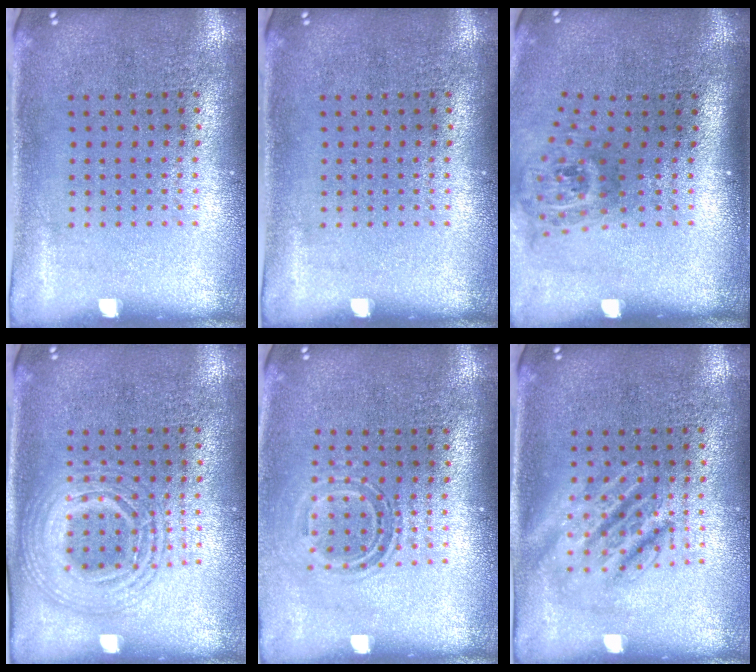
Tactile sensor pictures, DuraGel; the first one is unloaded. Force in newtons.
{"total": 0.0}
{"total": 1.9, "press": 1.3, "slide": 1.4}
{"total": 2.3, "press": 2.3, "slide": 0.3}
{"total": 1.5, "press": 1.1, "slide": 1.0}
{"total": 2.8, "press": 2.8, "slide": 0.3}